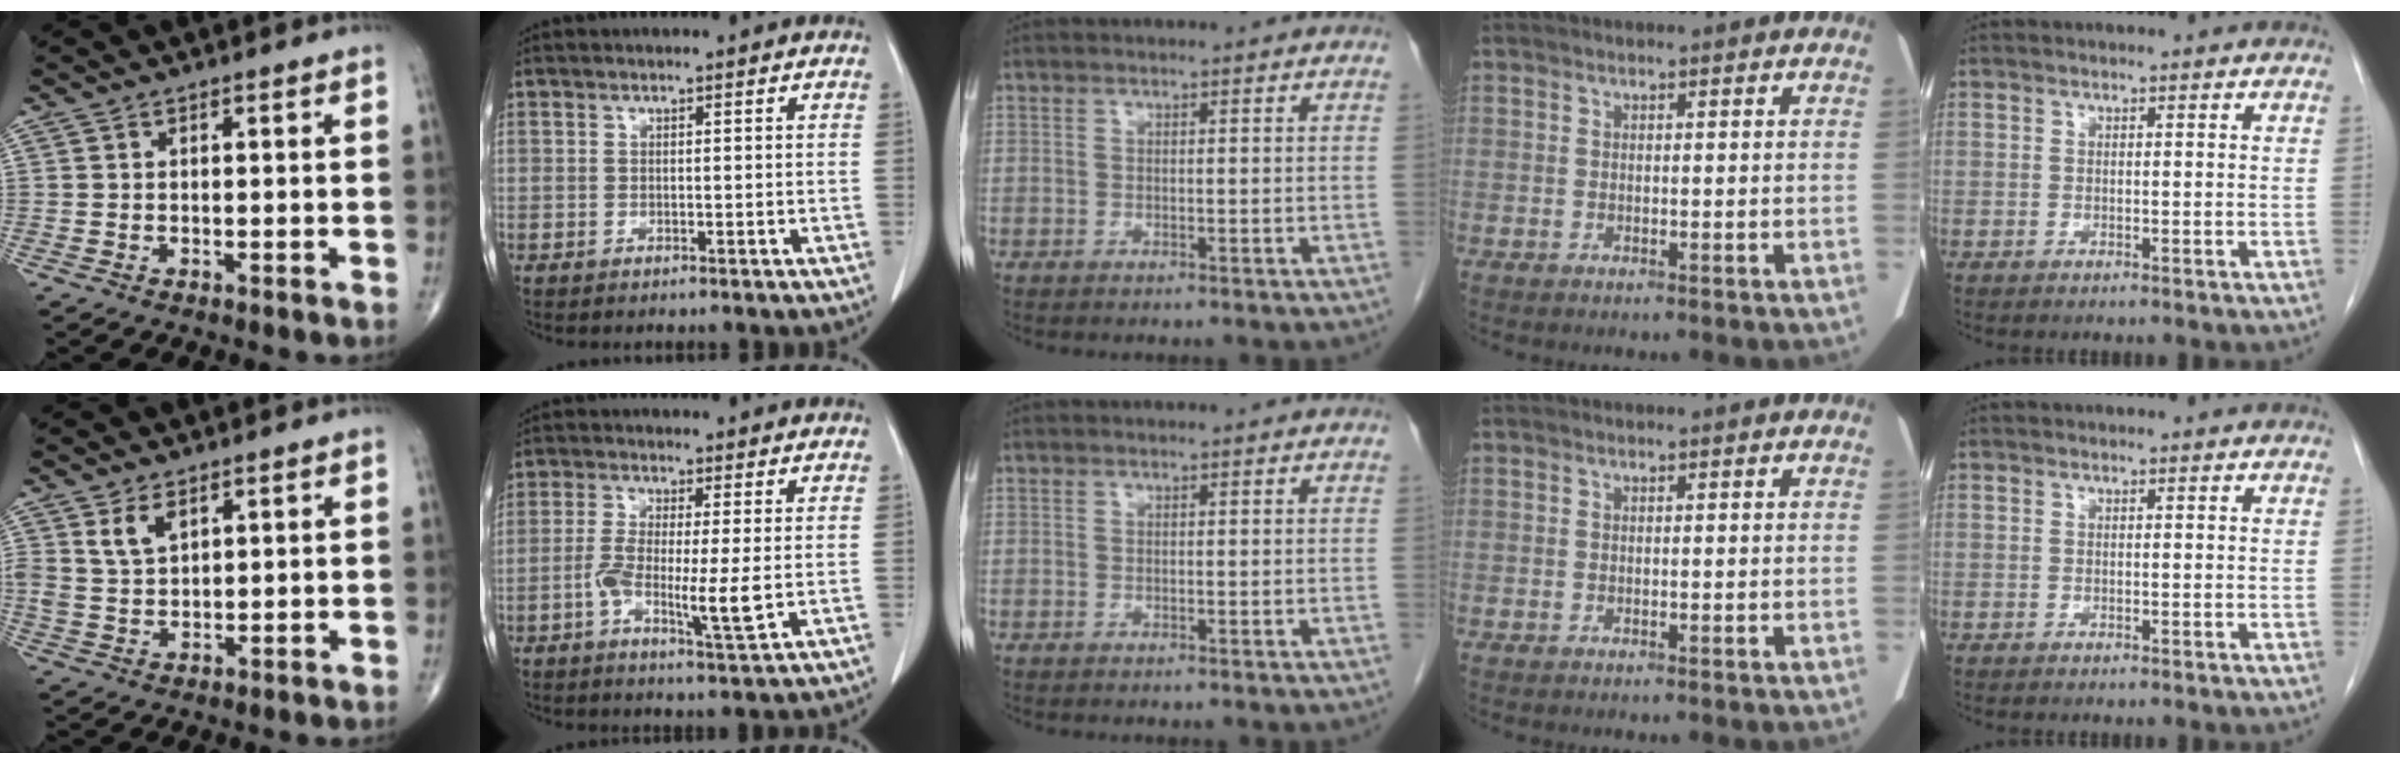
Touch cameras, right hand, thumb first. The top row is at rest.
{"thumb": {"total": 4.9, "force": [2.6, 2.7, 3.1], "torque": [-0.050, -0.014, 0.056]}, "index": {"total": 7.8, "force": [-1.7, 0.8, 7.6], "torque": [-0.135, -0.014, -0.033]}}